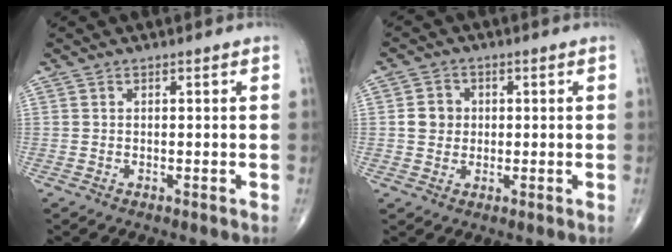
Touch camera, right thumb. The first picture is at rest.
{"total": 4.3, "force": [0.3, 3.9, 1.7], "torque": [-0.011, 0.005, 0.001]}